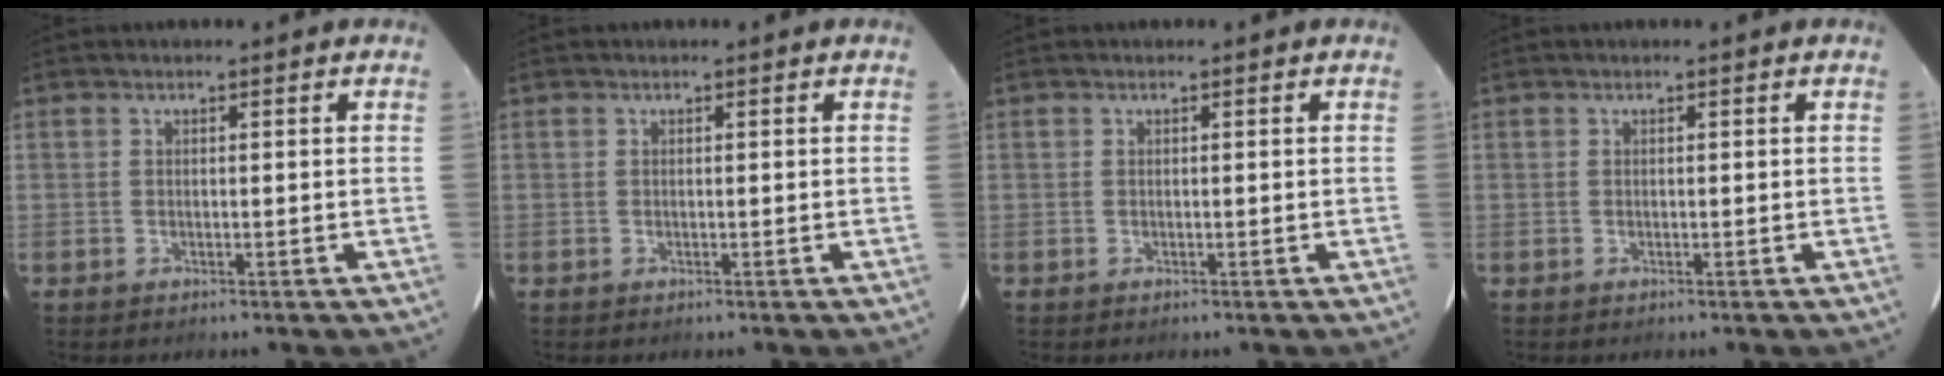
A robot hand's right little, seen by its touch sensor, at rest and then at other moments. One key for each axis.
{"total": 0.0}
{"total": 0.0}
{"total": 0.0}